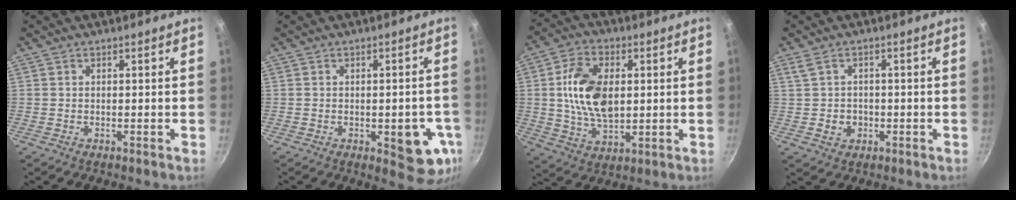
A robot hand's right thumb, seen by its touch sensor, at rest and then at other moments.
{"total": 9.9, "force": [-2.7, 4.2, 8.5], "torque": [-0.071, 0.001, -0.030]}
{"total": 13.5, "force": [1.7, 8.3, 10.5], "torque": [-0.174, 0.000, 0.030]}
{"total": 4.1, "force": [-0.4, 3.3, 2.5], "torque": [-0.033, 0.003, -0.005]}